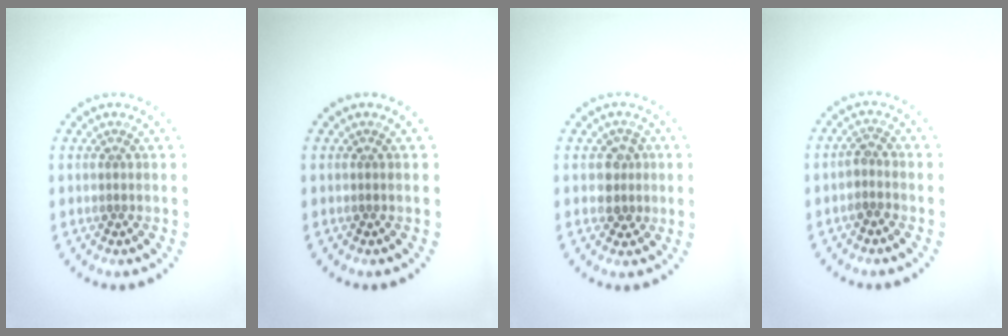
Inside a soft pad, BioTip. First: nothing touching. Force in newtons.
{"total": 0.0}
{"total": 2.2, "press": 2.0, "slide": 0.8}
{"total": 1.5, "press": 1.3, "slide": 0.8}